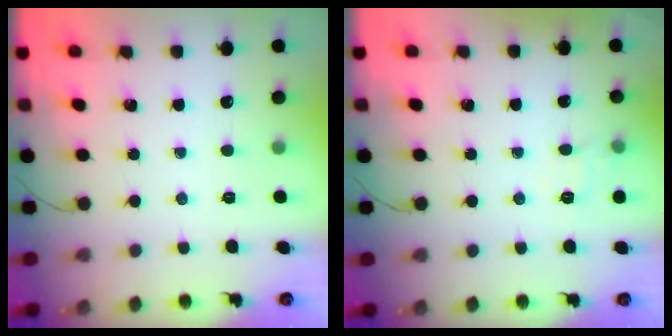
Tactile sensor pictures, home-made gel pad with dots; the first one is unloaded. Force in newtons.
{"total": 6.8, "press": 6.6, "slide": 1.6}